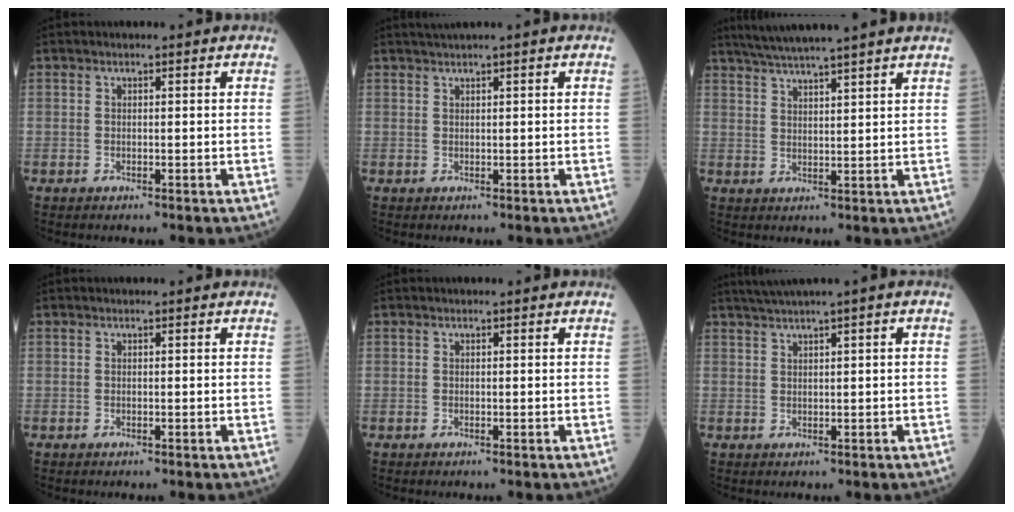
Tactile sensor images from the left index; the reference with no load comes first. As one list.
[{"total": 1.5, "force": [1.1, -0.5, 0.9], "torque": [-0.020, 0.006, 0.024]}, {"total": 9.7, "force": [8.4, -1.5, 4.7], "torque": [-0.081, 0.018, 0.124]}, {"total": 0.0}, {"total": 0.0}, {"total": 3.5, "force": [2.1, -0.6, 2.7], "torque": [-0.054, 0.012, 0.044]}]